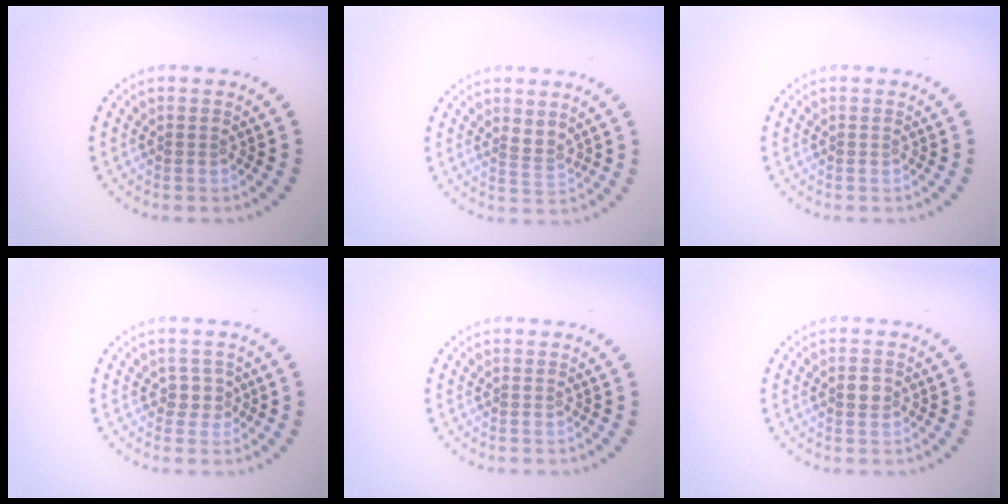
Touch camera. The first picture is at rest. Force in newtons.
{"total": 1.7, "press": 1.3, "slide": 1.2}
{"total": 0.0}
{"total": 1.5, "press": 1.3, "slide": 0.8}
{"total": 0.0}
{"total": 1.5, "press": 1.5, "slide": 0.3}